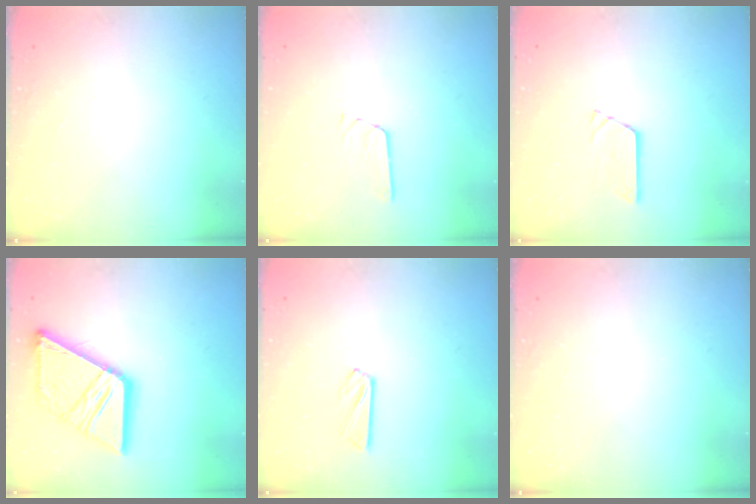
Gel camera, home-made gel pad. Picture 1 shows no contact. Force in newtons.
{"total": 4.5, "press": 4.5, "slide": 0.4}
{"total": 2.4, "press": 2.4, "slide": 0.1}
{"total": 21.5, "press": 21.4, "slide": 2.5}
{"total": 4.3, "press": 4.2, "slide": 0.5}
{"total": 0.0}